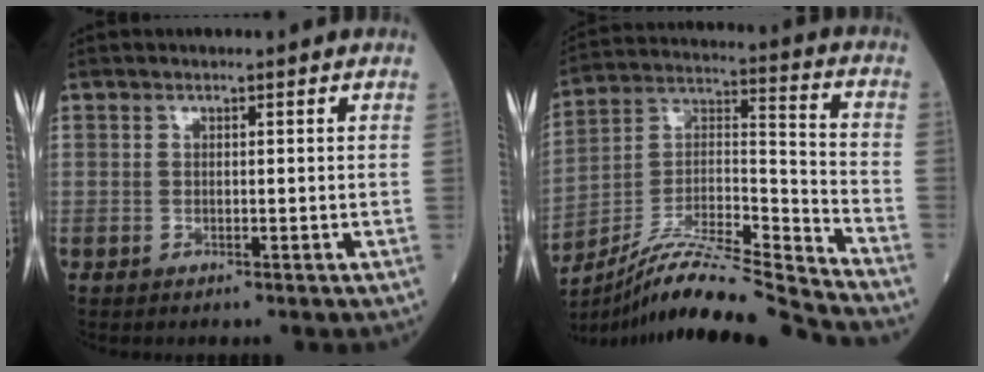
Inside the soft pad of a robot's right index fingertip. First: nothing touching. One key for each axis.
{"total": 19.5, "fx": -17.9, "fy": -1.5, "fz": 7.6, "tx": -0.151, "ty": 0.012, "tz": -0.315}